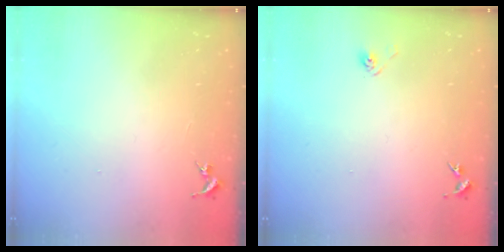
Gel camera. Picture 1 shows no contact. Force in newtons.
{"total": 2.9, "press": 2.6, "slide": 1.4}